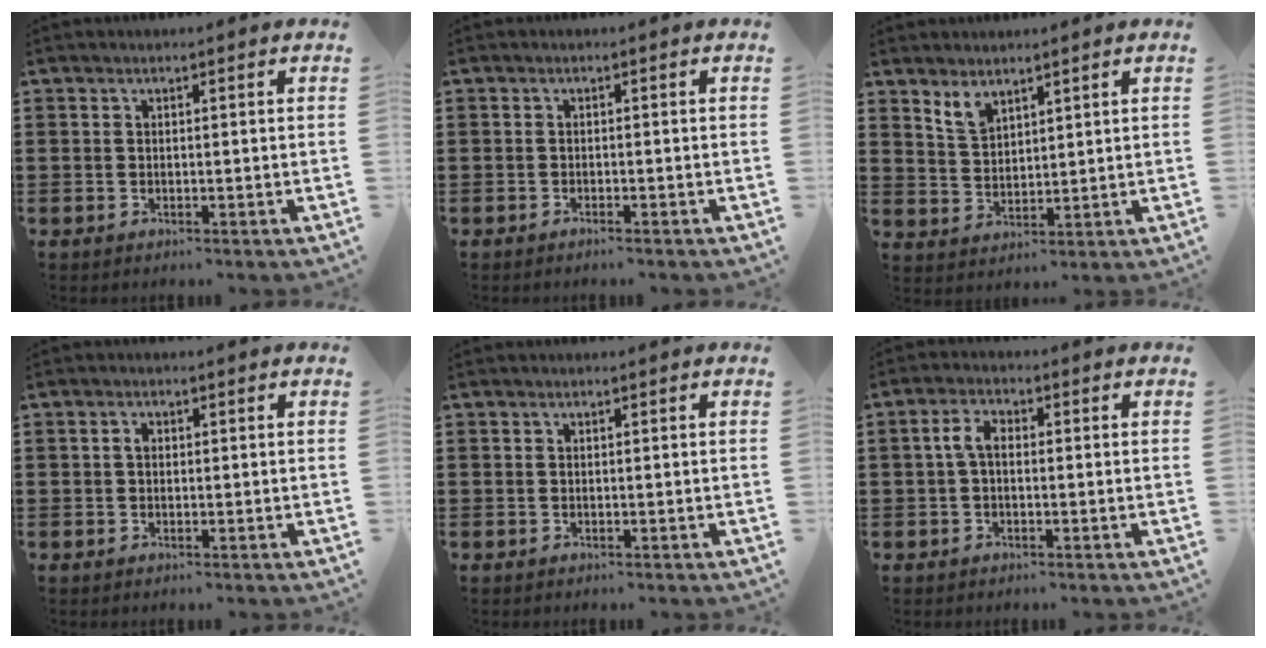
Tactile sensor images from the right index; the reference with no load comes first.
{"total": 0.7, "force": [-0.6, -0.1, 0.2], "torque": [-0.006, -0.001, -0.013]}
{"total": 3.7, "force": [2.9, 1.7, 1.4], "torque": [-0.036, 0.001, 0.055]}
{"total": 1.2, "force": [0.1, 0.8, 0.9], "torque": [-0.019, 0.005, 0.001]}
{"total": 0.0}
{"total": 3.4, "force": [-0.1, 1.8, 2.9], "torque": [-0.073, 0.002, -0.008]}